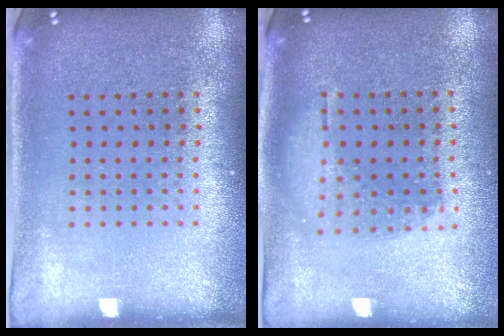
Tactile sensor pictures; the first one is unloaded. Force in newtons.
{"total": 1.0, "press": 0.9, "slide": 0.4}